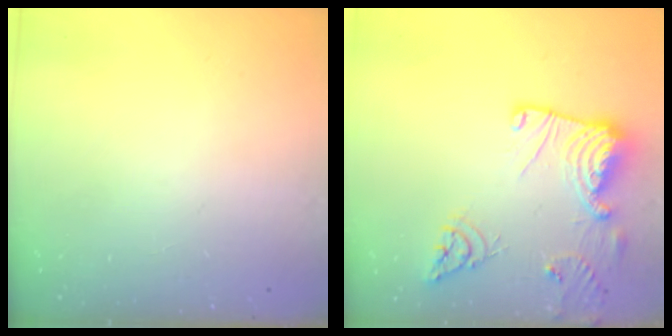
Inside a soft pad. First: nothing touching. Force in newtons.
{"total": 18.1, "press": 18.0, "slide": 1.7}